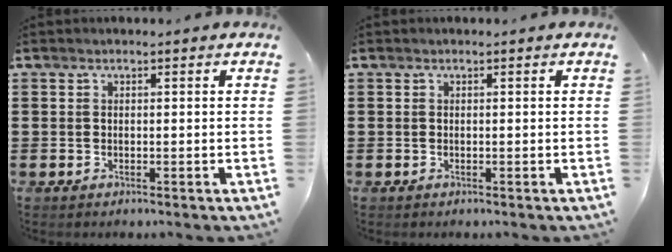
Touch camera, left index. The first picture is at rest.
{"total": 0.0}